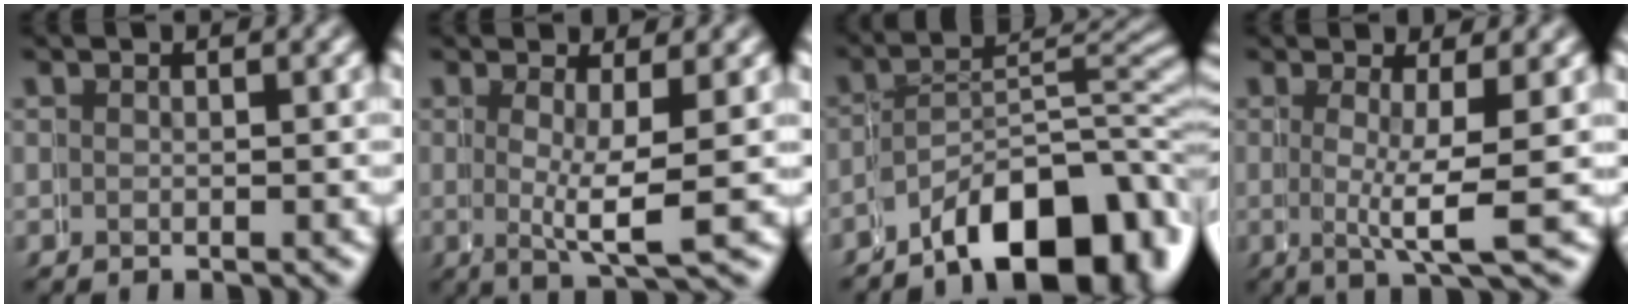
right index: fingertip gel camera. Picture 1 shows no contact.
{"total": 3.7, "force": [0.6, 0.1, 3.7], "torque": [-0.063, -0.008, 0.017]}
{"total": 10.2, "force": [-6.0, 5.0, 6.6], "torque": [-0.084, -0.026, -0.083]}
{"total": 4.0, "force": [0.5, -0.3, 3.9], "torque": [-0.065, -0.009, 0.012]}